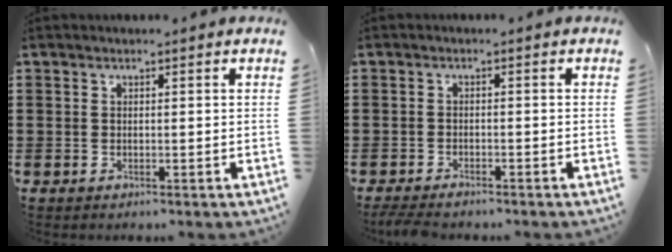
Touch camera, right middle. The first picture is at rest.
{"total": 1.5, "force": [-1.3, 0.2, 0.6], "torque": [-0.020, -0.003, -0.028]}